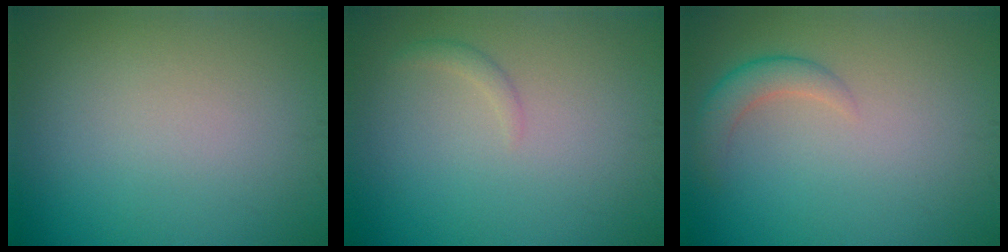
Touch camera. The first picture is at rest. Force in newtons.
{"total": 0.8, "press": 0.8, "slide": 0.0}
{"total": 2.2, "press": 2.2, "slide": 0.1}